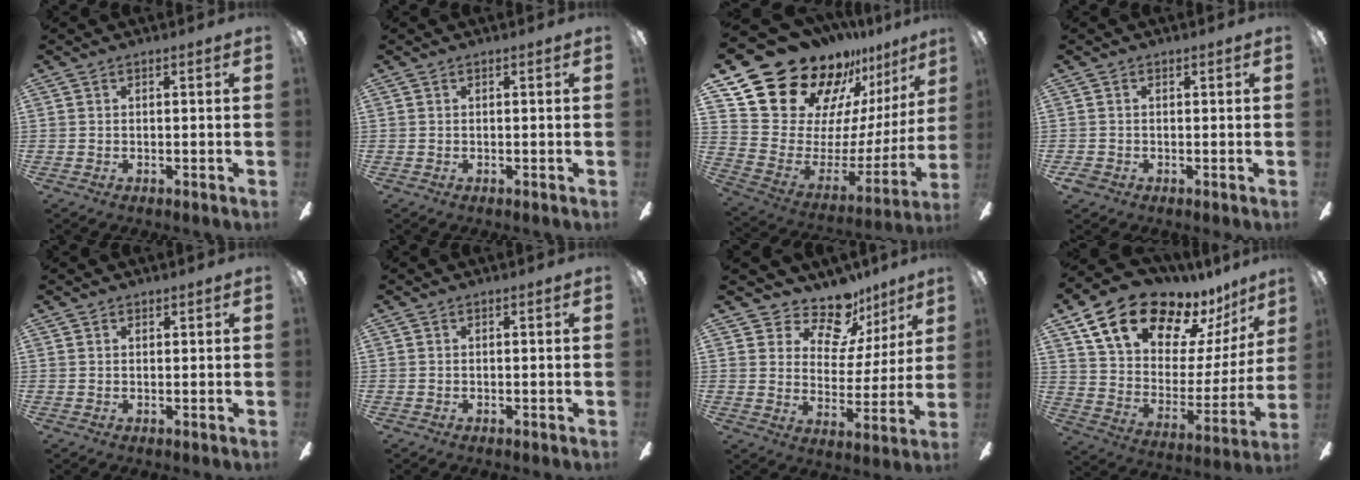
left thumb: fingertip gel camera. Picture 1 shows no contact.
{"total": 0.0}
{"total": 25.0, "force": [20.1, 12.0, 8.8], "torque": [-0.165, -0.142, 0.383]}
{"total": 1.8, "force": [-0.3, 1.7, 0.5], "torque": [-0.007, 0.005, -0.006]}
{"total": 0.9, "force": [0.8, 0.4, 0.0], "torque": [0.000, -0.001, 0.017]}
{"total": 0.0}
{"total": 13.9, "force": [11.2, 6.8, 4.8], "torque": [-0.082, -0.083, 0.203]}
{"total": 21.4, "force": [16.2, 10.1, 9.5], "torque": [-0.162, -0.108, 0.297]}